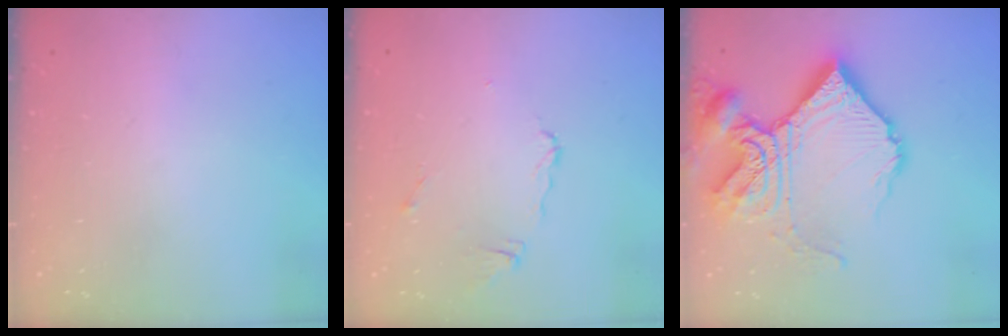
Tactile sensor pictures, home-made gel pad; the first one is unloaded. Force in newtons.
{"total": 4.1, "press": 4.1, "slide": 0.5}
{"total": 19.8, "press": 19.7, "slide": 2.3}